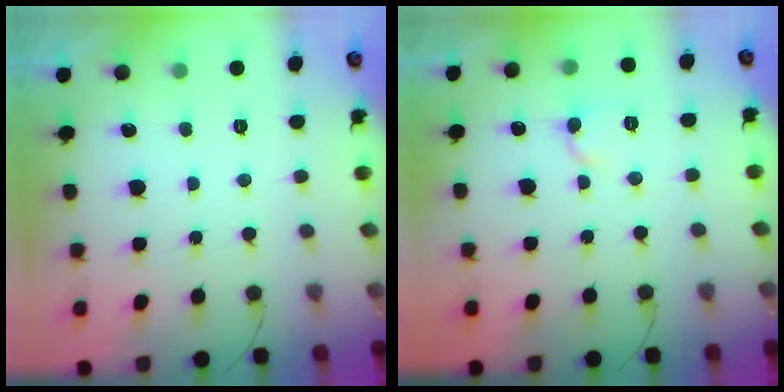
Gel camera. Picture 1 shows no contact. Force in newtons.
{"total": 4.8, "press": 4.8, "slide": 0.3}